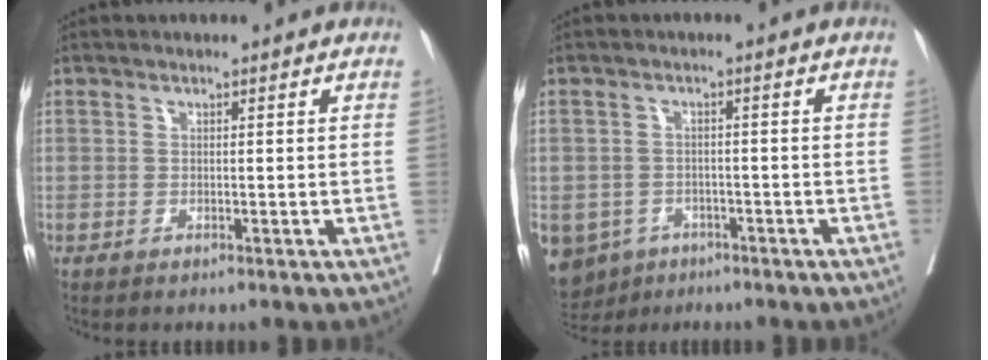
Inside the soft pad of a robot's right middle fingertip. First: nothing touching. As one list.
[{"total": 9.2, "force": [-5.5, 7.0, 2.3], "torque": [-0.063, -0.007, -0.078]}]